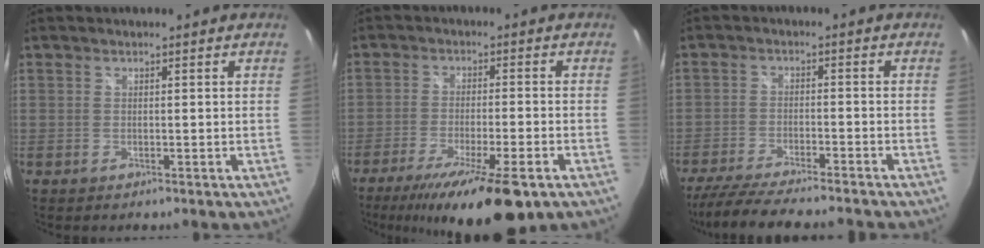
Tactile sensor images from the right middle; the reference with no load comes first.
{"total": 16.1, "force": [-10.8, 2.7, 11.6], "torque": [-0.213, -0.047, -0.171]}
{"total": 13.8, "force": [-12.1, 1.0, 6.5], "torque": [-0.139, -0.025, -0.194]}